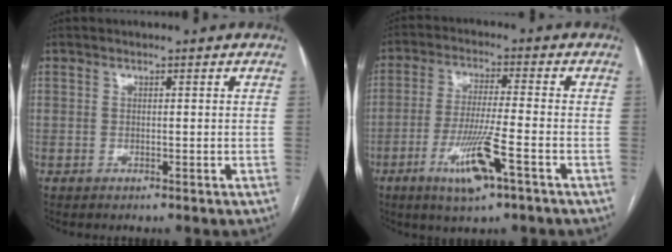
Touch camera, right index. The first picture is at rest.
{"total": 9.4, "force": [-4.4, 0.5, 8.3], "torque": [-0.158, -0.013, -0.076]}